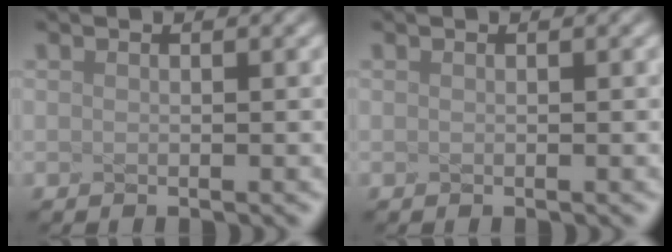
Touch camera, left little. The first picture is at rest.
{"total": 0.0}